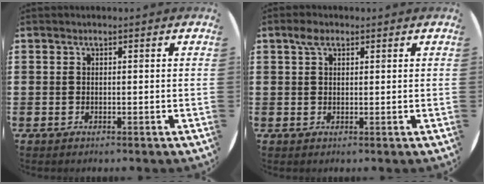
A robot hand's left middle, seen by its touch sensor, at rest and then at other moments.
{"total": 2.2, "force": [1.4, 1.2, 1.3], "torque": [-0.020, 0.004, 0.023]}